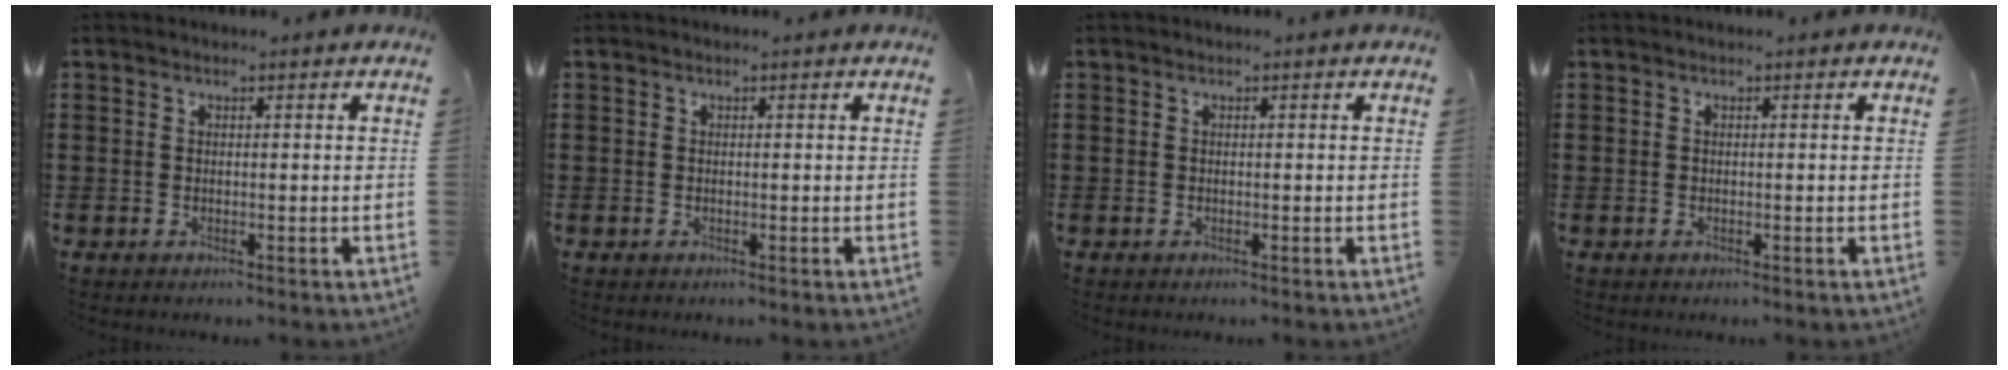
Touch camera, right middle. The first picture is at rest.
{"total": 0.0}
{"total": 0.0}
{"total": 0.0}